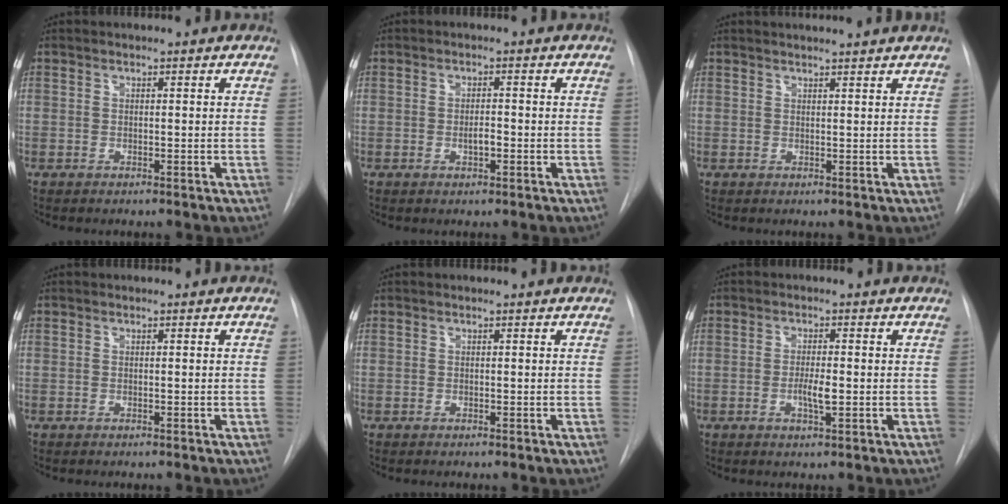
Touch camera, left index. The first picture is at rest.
{"total": 1.6, "force": [-0.5, 0.5, 1.4], "torque": [-0.026, 0.000, -0.007]}
{"total": 5.2, "force": [5.0, -0.6, 1.4], "torque": [-0.016, 0.012, 0.052]}
{"total": 0.0}
{"total": 0.0}
{"total": 2.8, "force": [-0.5, 0.4, 2.7], "torque": [-0.049, -0.002, -0.007]}